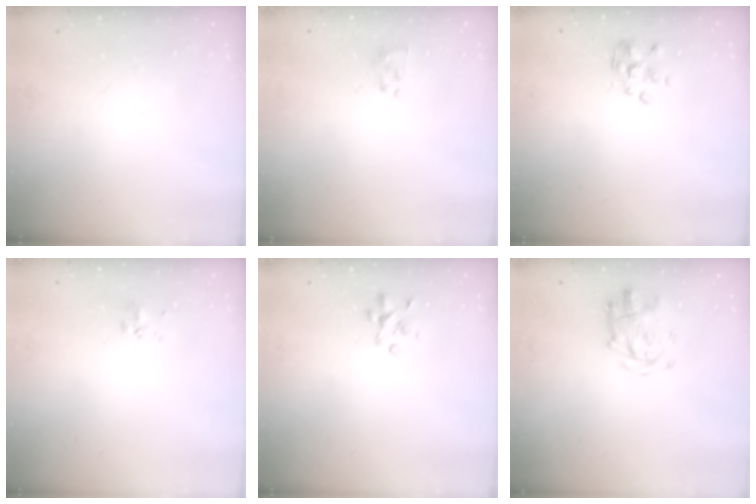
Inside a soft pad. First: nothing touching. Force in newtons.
{"total": 2.3, "press": 2.1, "slide": 0.9}
{"total": 2.3, "press": 2.1, "slide": 0.8}
{"total": 2.5, "press": 2.3, "slide": 0.9}
{"total": 3.2, "press": 3.1, "slide": 1.0}
{"total": 3.8, "press": 3.8, "slide": 0.4}